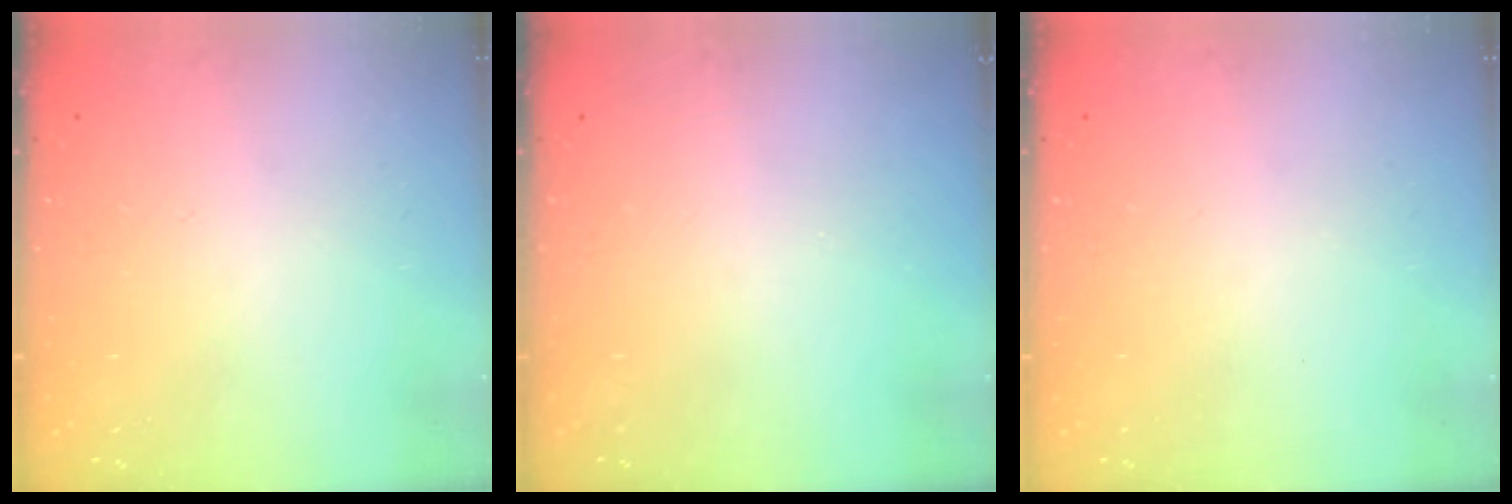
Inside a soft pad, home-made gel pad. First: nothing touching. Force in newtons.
{"total": 0.0}
{"total": 0.0}